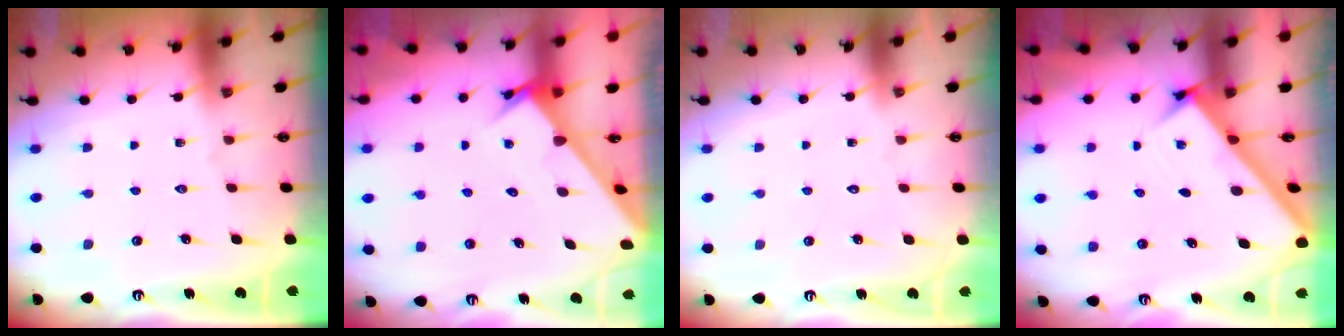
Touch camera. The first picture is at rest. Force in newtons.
{"total": 2.8, "press": 2.8, "slide": 0.1}
{"total": 1.7, "press": 1.7, "slide": 0.1}
{"total": 2.6, "press": 2.6, "slide": 0.3}